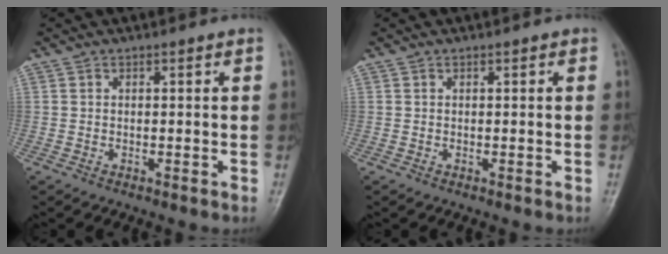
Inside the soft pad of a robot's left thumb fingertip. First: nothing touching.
{"total": 0.0}